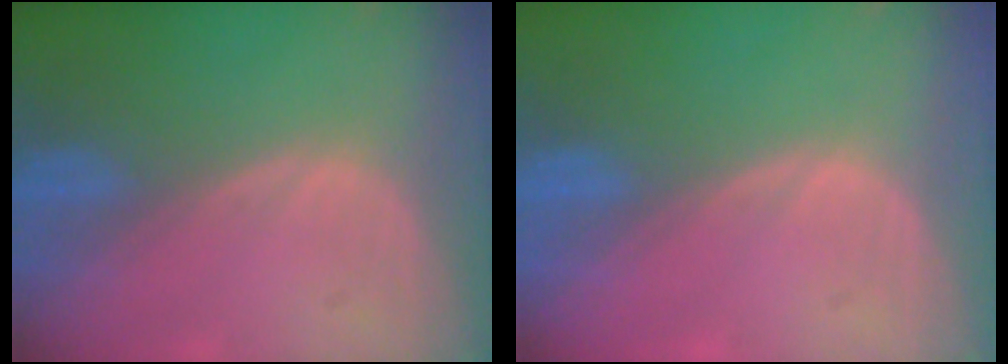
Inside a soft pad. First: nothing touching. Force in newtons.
{"total": 0.0}